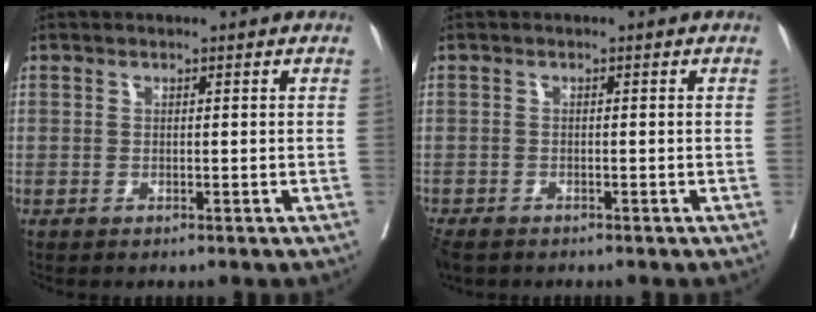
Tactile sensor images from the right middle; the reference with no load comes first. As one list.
[{"total": 4.2, "force": [-3.3, 1.9, 1.8], "torque": [-0.037, -0.010, -0.056]}]